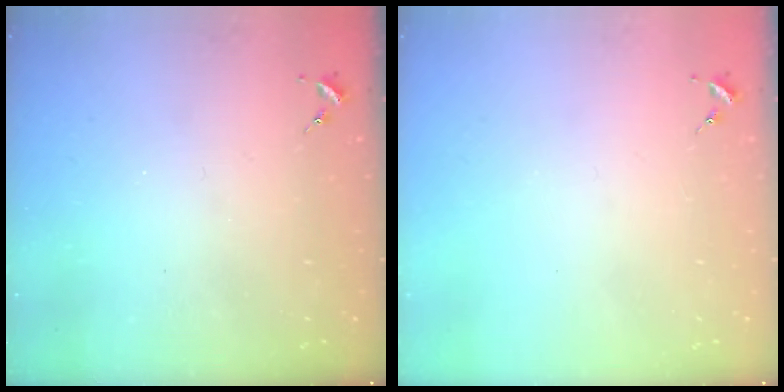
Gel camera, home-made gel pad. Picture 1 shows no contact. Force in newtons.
{"total": 0.0}